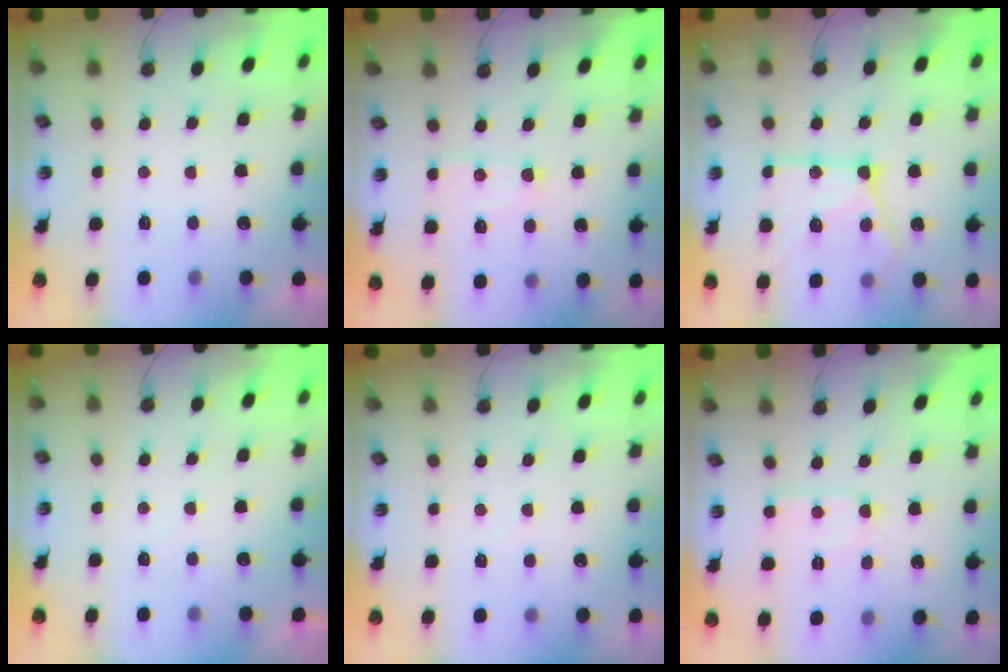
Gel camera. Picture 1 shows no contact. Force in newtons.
{"total": 7.7, "press": 7.7, "slide": 0.5}
{"total": 18.4, "press": 18.4, "slide": 1.3}
{"total": 3.1, "press": 3.1, "slide": 0.4}
{"total": 1.9, "press": 1.9, "slide": 0.3}
{"total": 7.2, "press": 7.1, "slide": 0.7}